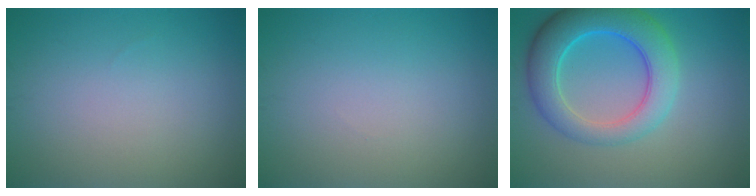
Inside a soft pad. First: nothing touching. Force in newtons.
{"total": 0.0}
{"total": 7.4, "press": 7.4, "slide": 0.3}